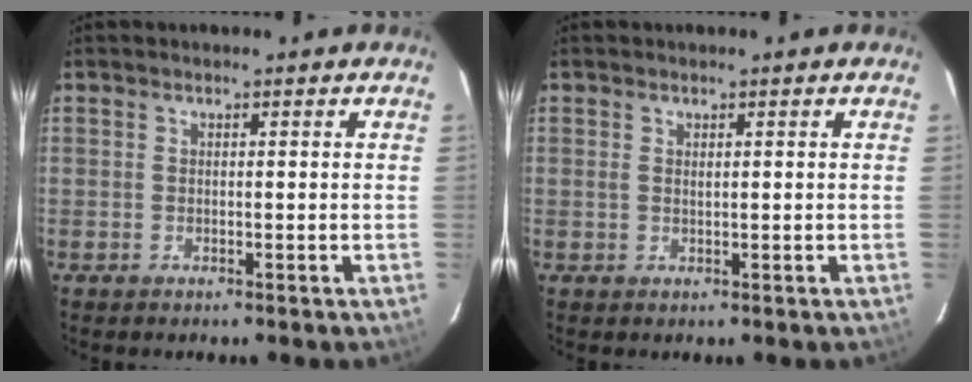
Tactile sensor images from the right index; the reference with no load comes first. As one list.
[{"total": 0.7, "force": [0.3, 0.4, 0.6], "torque": [-0.011, 0.001, 0.005]}]